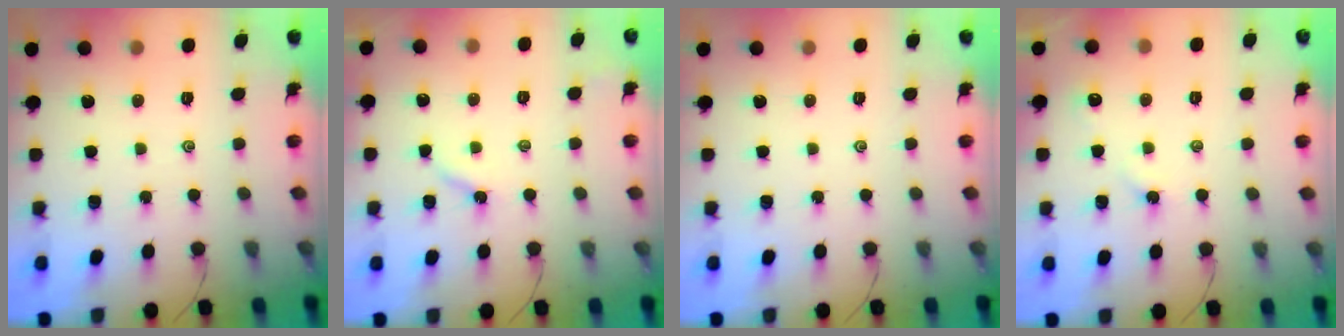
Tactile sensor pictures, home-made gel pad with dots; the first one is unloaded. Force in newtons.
{"total": 2.3, "press": 2.3, "slide": 0.3}
{"total": 0.0}
{"total": 3.0, "press": 2.9, "slide": 0.4}